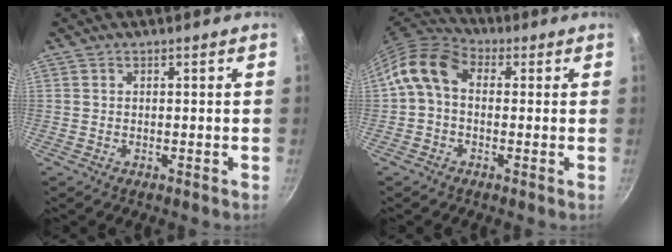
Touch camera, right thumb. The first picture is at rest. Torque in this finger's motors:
{"motor_torque": [-0.53, 0.96, 0.38, -0.33, 0.17]}